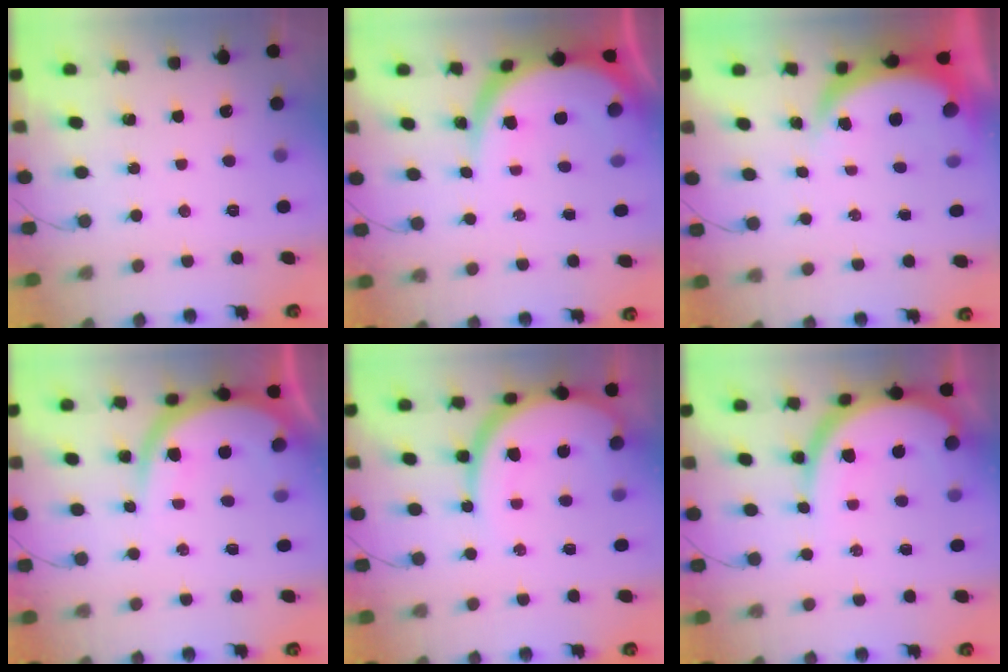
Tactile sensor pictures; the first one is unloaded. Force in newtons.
{"total": 11.0, "press": 10.9, "slide": 1.1}
{"total": 5.8, "press": 5.7, "slide": 0.9}
{"total": 9.6, "press": 9.6, "slide": 1.1}
{"total": 13.4, "press": 13.3, "slide": 1.4}
{"total": 13.1, "press": 13.0, "slide": 1.0}